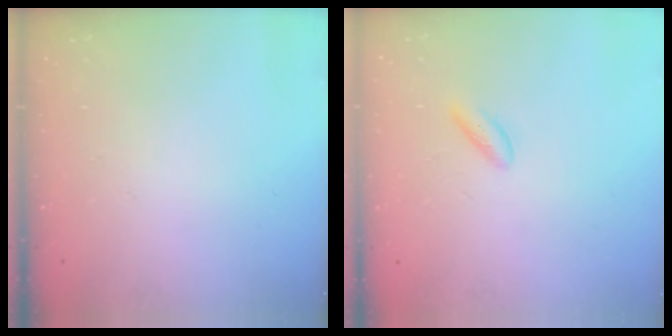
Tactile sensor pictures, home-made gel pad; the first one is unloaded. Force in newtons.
{"total": 2.2, "press": 2.0, "slide": 0.8}